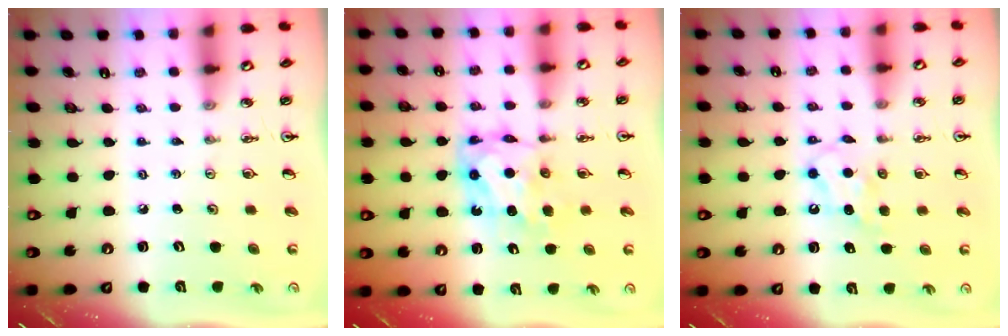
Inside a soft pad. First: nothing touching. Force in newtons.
{"total": 6.7, "press": 6.7, "slide": 0.4}
{"total": 5.6, "press": 5.6, "slide": 0.6}